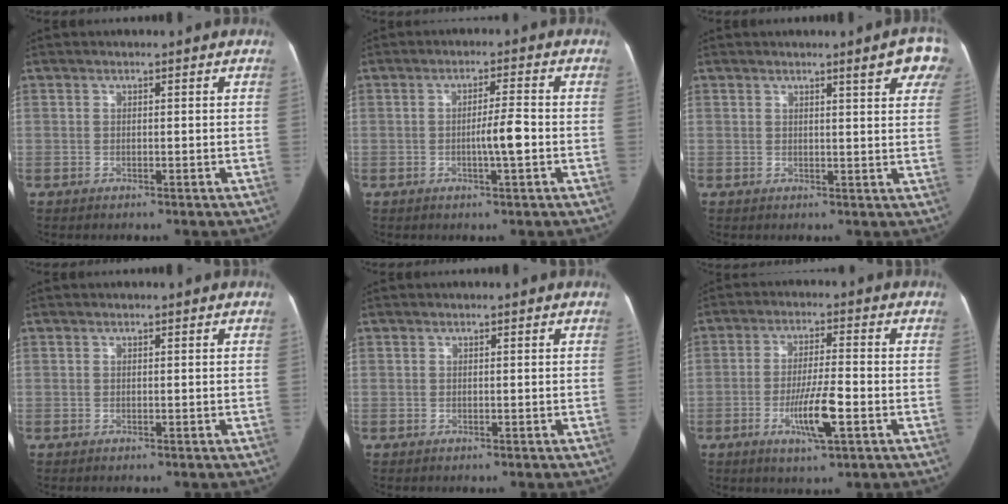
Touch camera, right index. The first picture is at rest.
{"total": 4.3, "force": [-1.0, -0.1, 4.2], "torque": [-0.068, -0.001, -0.018]}
{"total": 6.2, "force": [3.9, 0.8, 4.8], "torque": [-0.044, -0.002, 0.032]}
{"total": 0.0}
{"total": 0.0}
{"total": 8.1, "force": [-2.9, 0.7, 7.5], "torque": [-0.135, -0.009, -0.049]}